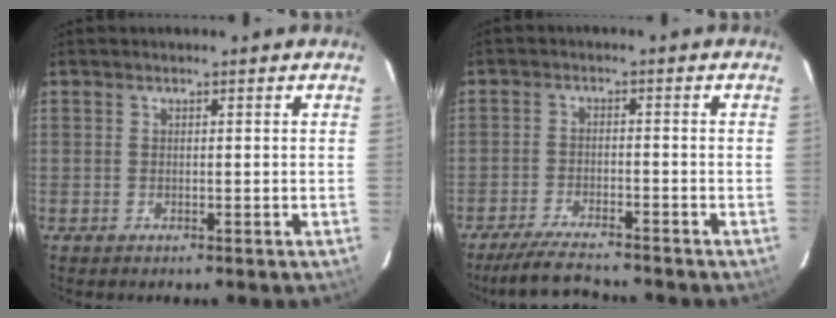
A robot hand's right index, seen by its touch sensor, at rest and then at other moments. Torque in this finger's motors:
{"motor_torque": [0.22, -0.13, 0.11, 0.04]}